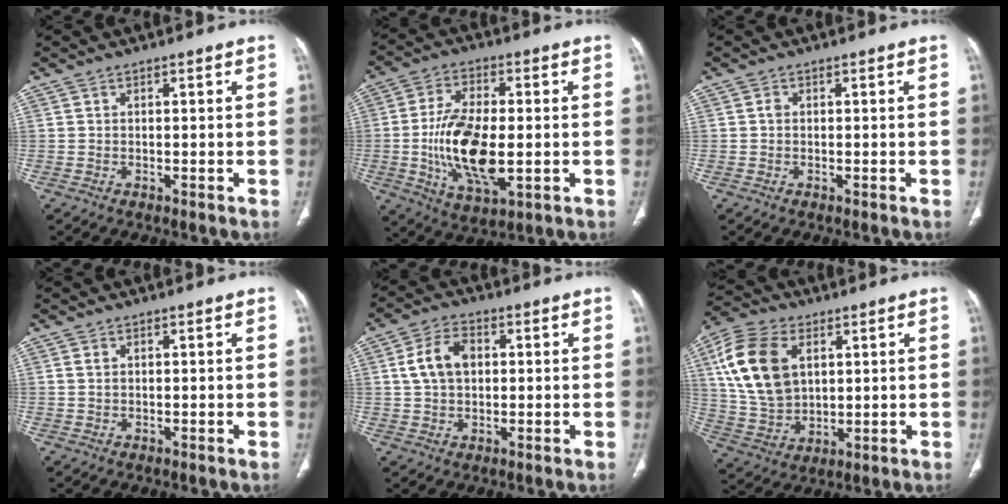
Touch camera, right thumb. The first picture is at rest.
{"total": 15.6, "force": [-1.8, 7.3, 13.6], "torque": [-0.256, -0.008, -0.027]}
{"total": 0.6, "force": [0.0, 0.5, 0.4], "torque": [-0.004, 0.002, -0.003]}
{"total": 1.2, "force": [0.3, 0.8, 0.8], "torque": [-0.016, 0.000, 0.009]}
{"total": 7.9, "force": [1.4, 5.3, 5.7], "torque": [-0.101, 0.012, 0.024]}
{"total": 16.6, "force": [4.8, 10.9, 11.6], "torque": [-0.223, -0.006, 0.101]}